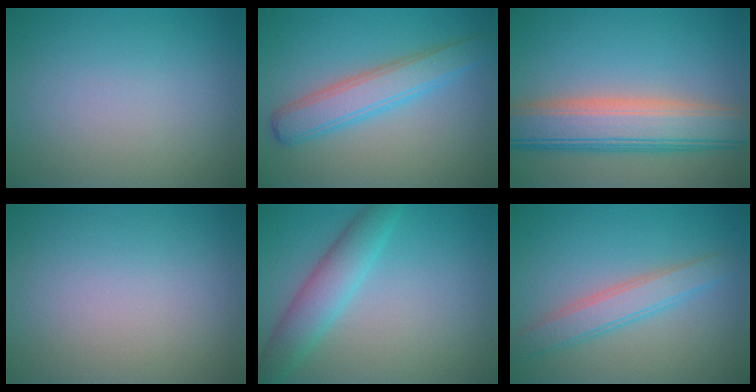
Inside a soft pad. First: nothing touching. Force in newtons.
{"total": 4.3, "press": 4.3, "slide": 0.1}
{"total": 8.0, "press": 7.9, "slide": 0.5}
{"total": 0.0}
{"total": 4.1, "press": 4.1, "slide": 0.1}
{"total": 3.3, "press": 3.3, "slide": 0.2}